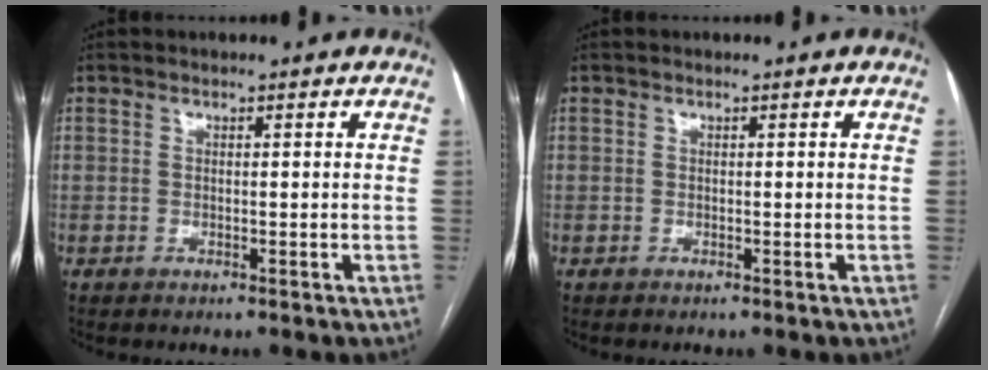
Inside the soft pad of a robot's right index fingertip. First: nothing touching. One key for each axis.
{"total": 0.0}